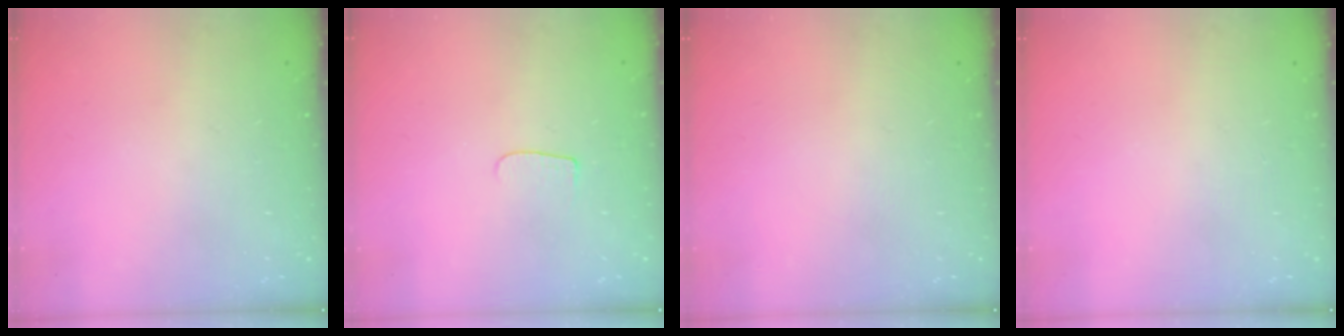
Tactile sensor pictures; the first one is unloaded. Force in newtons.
{"total": 4.3, "press": 4.3, "slide": 0.5}
{"total": 0.0}
{"total": 0.0}